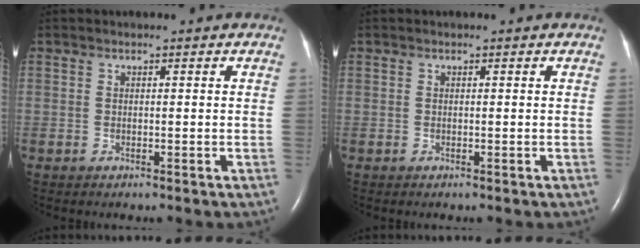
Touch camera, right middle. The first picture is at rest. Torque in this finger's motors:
{"motor_torque": [0.00, 0.00, -0.01, 0.00]}